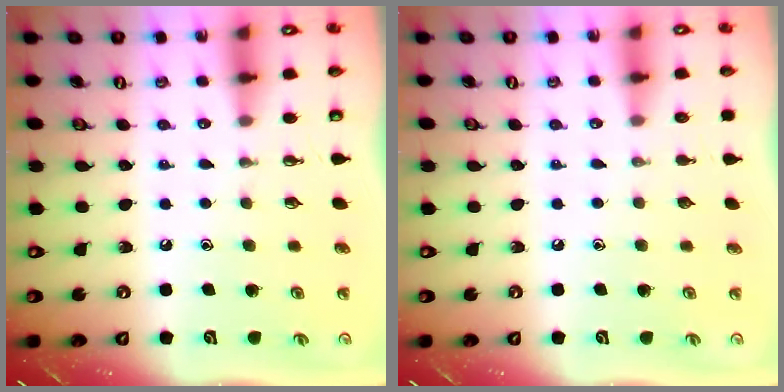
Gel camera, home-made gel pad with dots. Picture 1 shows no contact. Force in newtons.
{"total": 0.0}